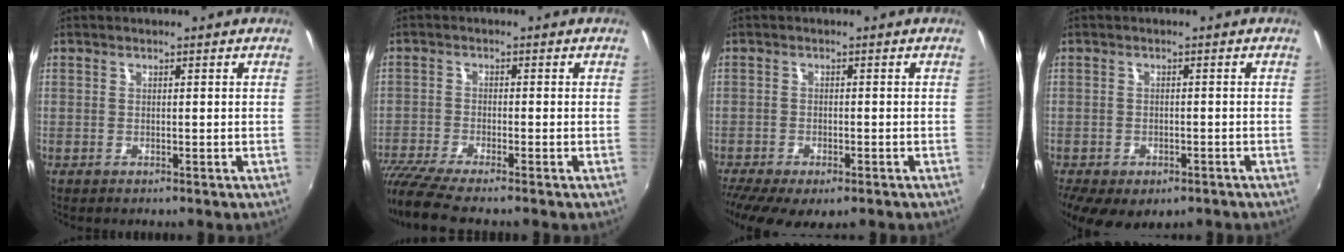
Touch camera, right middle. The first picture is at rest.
{"total": 8.3, "force": [-7.2, -0.1, 4.0], "torque": [-0.100, -0.040, -0.131]}
{"total": 9.8, "force": [-6.9, 3.5, 6.0], "torque": [-0.138, -0.049, -0.111]}
{"total": 10.6, "force": [-6.5, 5.7, 6.2], "torque": [-0.146, -0.045, -0.096]}